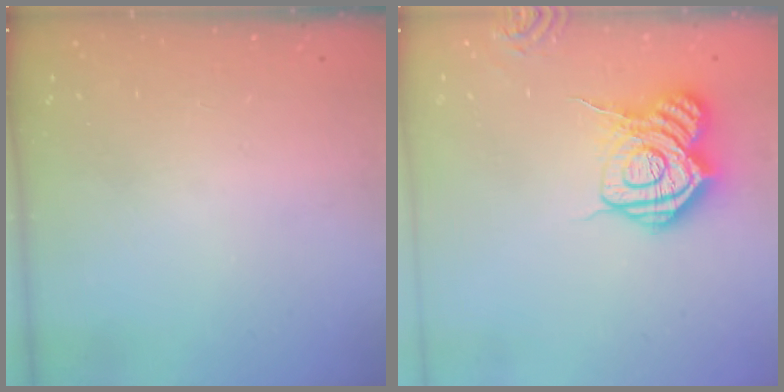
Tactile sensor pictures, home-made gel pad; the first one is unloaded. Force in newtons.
{"total": 16.3, "press": 16.3, "slide": 1.1}